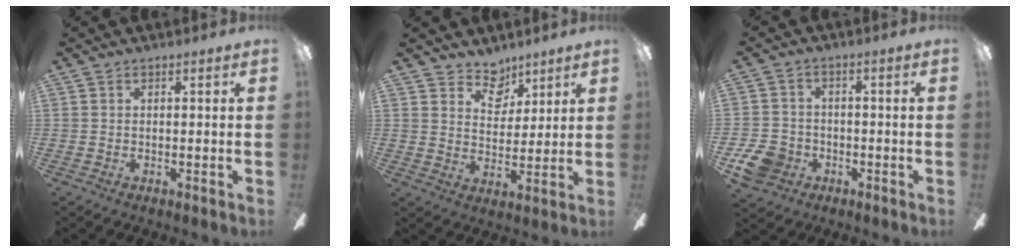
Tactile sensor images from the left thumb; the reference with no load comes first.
{"total": 7.7, "force": [6.0, 4.5, 1.9], "torque": [-0.030, -0.035, 0.110]}
{"total": 7.9, "force": [-3.6, 6.3, 3.0], "torque": [-0.069, 0.029, -0.069]}